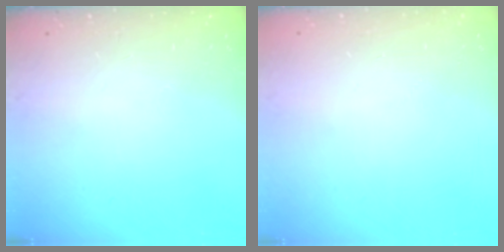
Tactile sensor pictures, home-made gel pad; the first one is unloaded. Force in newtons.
{"total": 0.0}